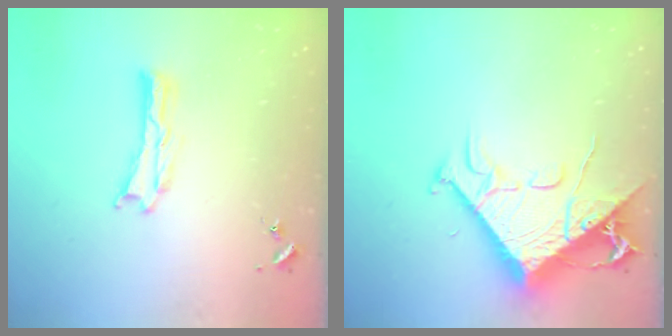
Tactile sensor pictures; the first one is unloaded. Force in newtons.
{"total": 12.9, "press": 12.8, "slide": 1.4}